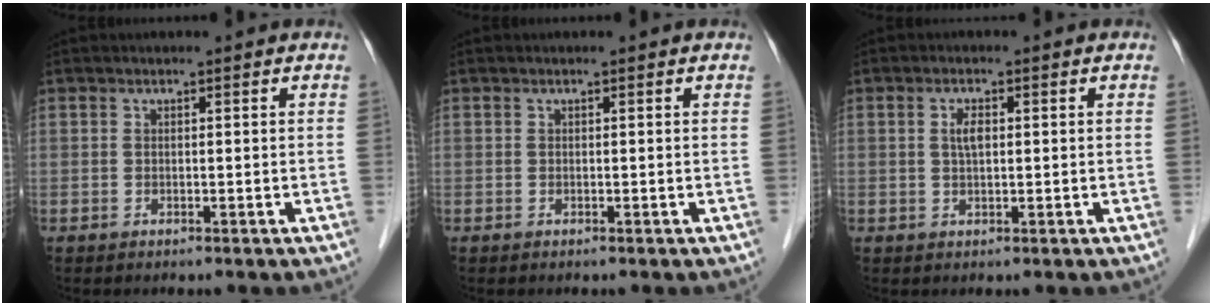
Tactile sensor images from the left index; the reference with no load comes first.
{"total": 0.0}
{"total": 2.2, "force": [0.4, 0.8, 2.0], "torque": [-0.041, 0.006, 0.008]}